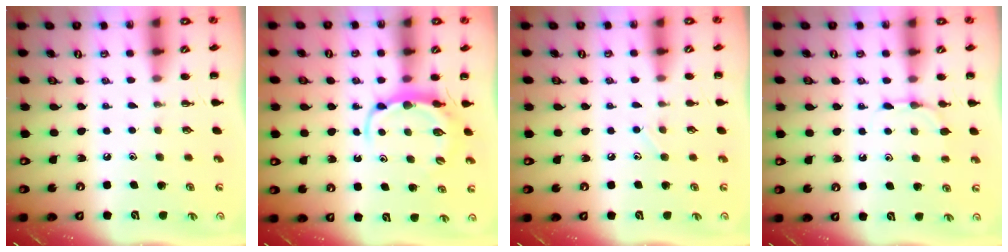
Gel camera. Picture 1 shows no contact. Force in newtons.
{"total": 5.9, "press": 5.8, "slide": 1.0}
{"total": 4.1, "press": 3.9, "slide": 1.3}
{"total": 4.9, "press": 4.6, "slide": 1.5}